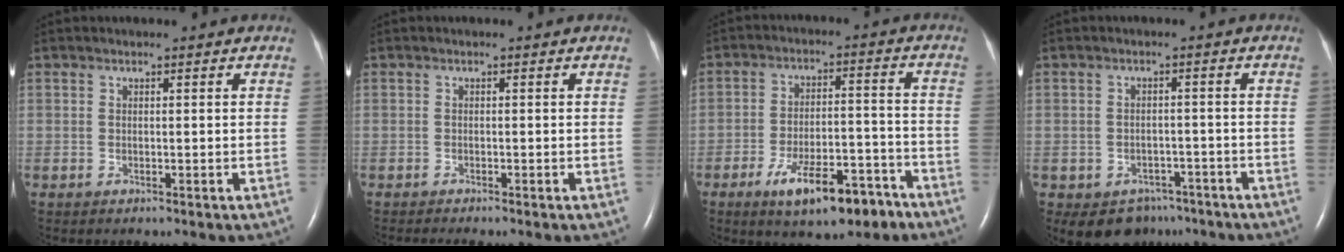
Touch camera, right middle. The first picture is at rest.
{"total": 1.8, "force": [-1.5, -0.3, 0.9], "torque": [-0.013, -0.002, -0.024]}
{"total": 11.4, "force": [-7.3, 3.6, 8.0], "torque": [-0.131, 0.006, -0.112]}
{"total": 6.3, "force": [-4.5, 4.3, 1.1], "torque": [-0.008, 0.015, -0.057]}